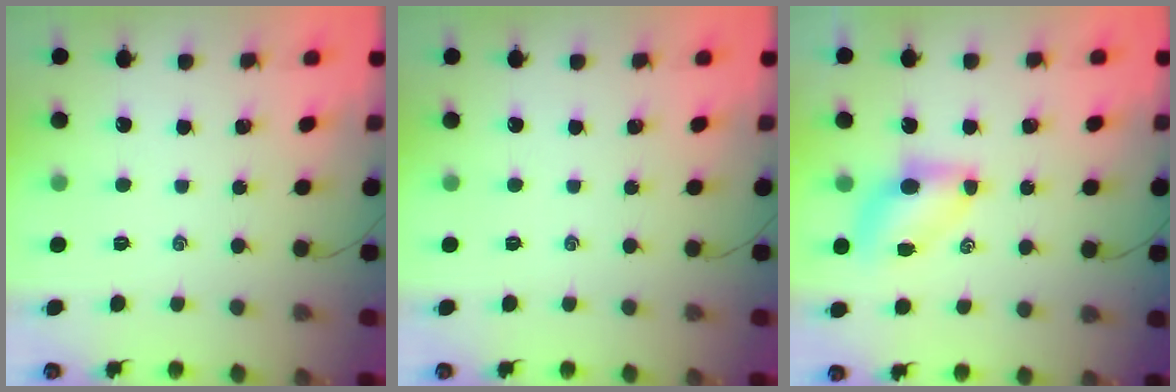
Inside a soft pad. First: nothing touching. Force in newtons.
{"total": 0.0}
{"total": 6.6, "press": 6.6, "slide": 0.8}